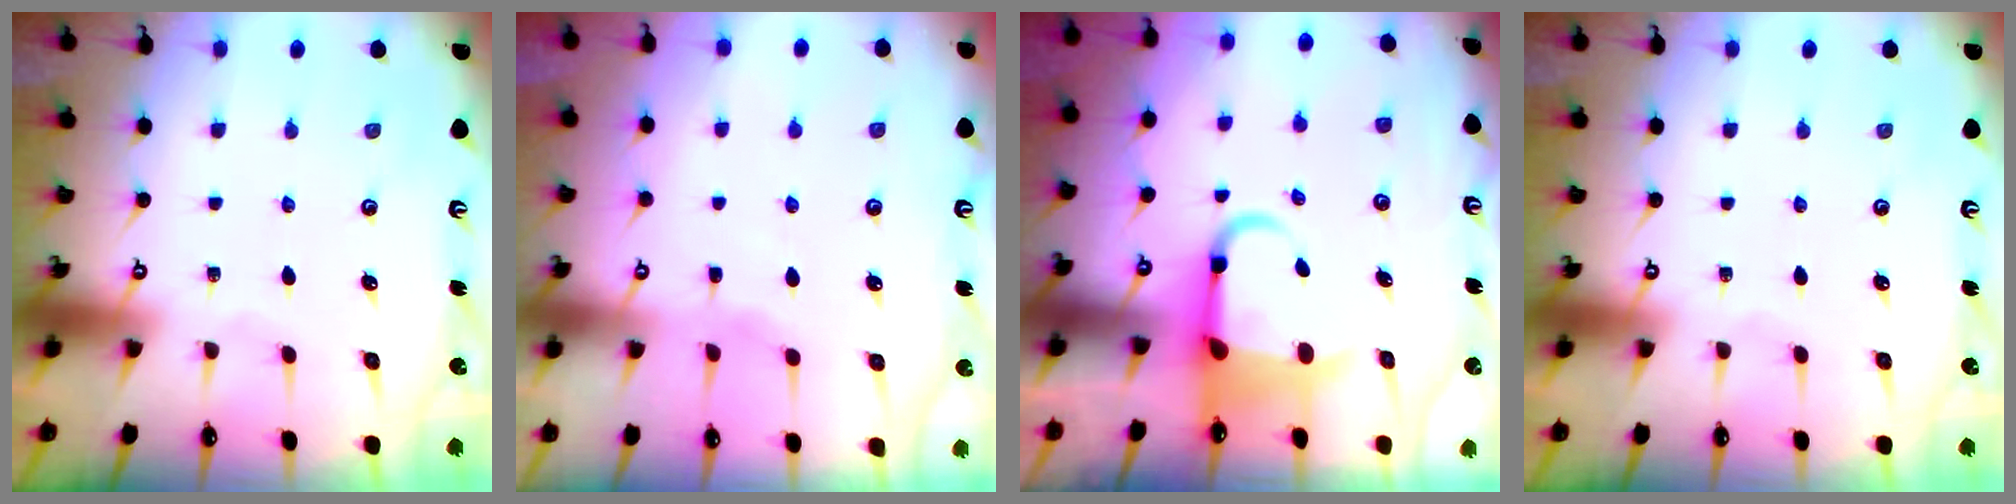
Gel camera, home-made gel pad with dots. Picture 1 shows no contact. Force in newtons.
{"total": 1.5, "press": 1.5, "slide": 0.4}
{"total": 6.7, "press": 6.5, "slide": 1.6}
{"total": 0.0}